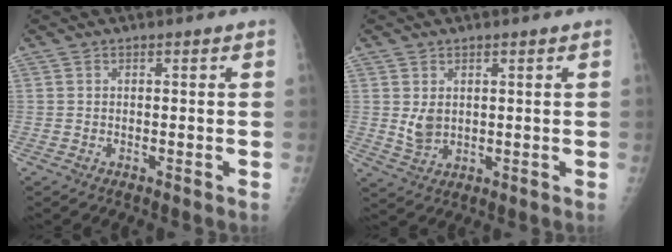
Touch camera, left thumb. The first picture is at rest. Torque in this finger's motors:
{"motor_torque": [0.94, 0.82, 0.75, -0.30, 0.01]}